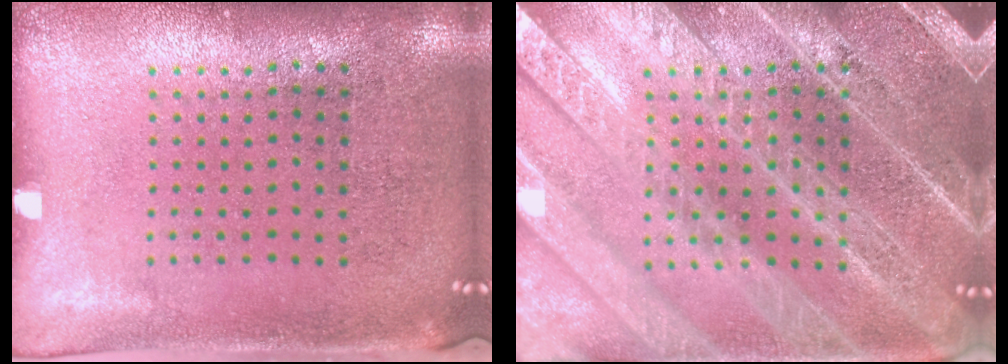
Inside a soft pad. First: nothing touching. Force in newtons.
{"total": 5.9, "press": 5.8, "slide": 0.8}